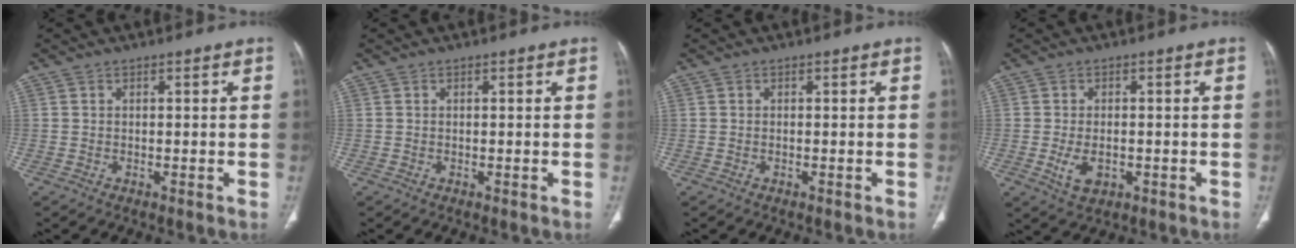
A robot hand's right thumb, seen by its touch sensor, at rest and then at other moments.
{"total": 0.0}
{"total": 0.0}
{"total": 4.9, "force": [-1.2, 3.0, 3.8], "torque": [-0.068, -0.001, -0.012]}